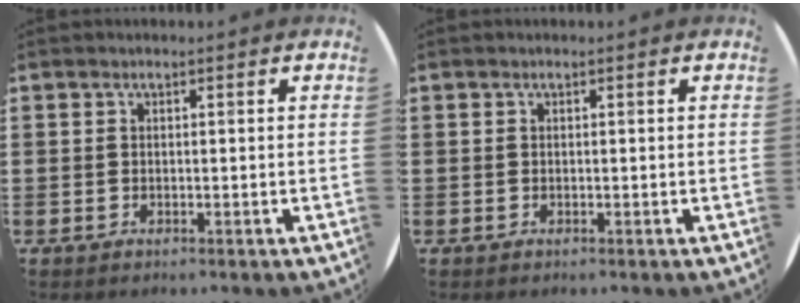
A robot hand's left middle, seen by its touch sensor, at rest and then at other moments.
{"total": 0.0}